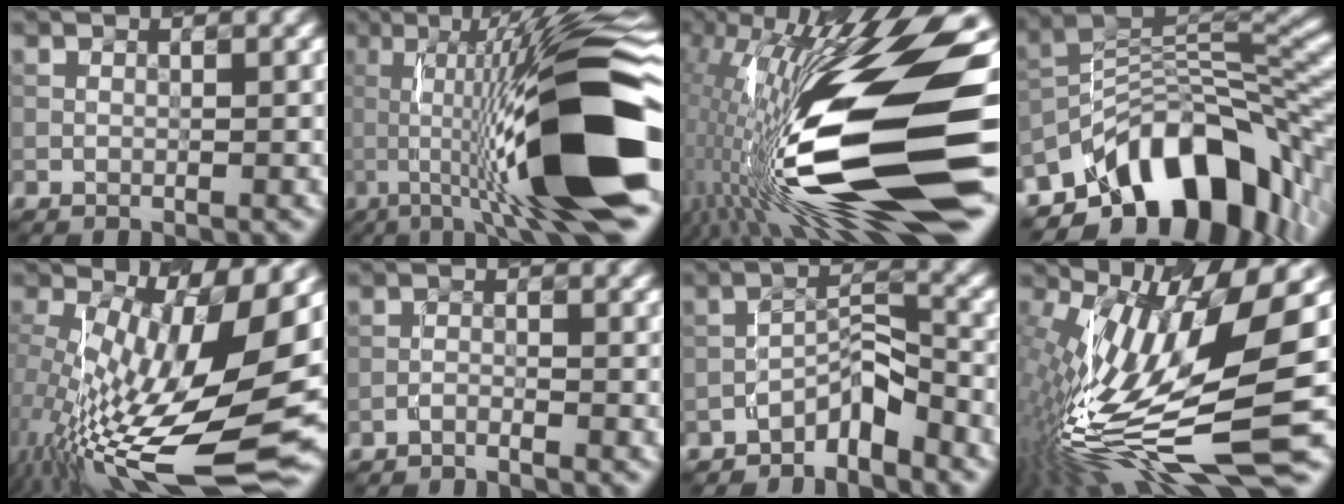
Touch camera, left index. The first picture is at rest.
{"total": 15.6, "force": [-2.8, 2.4, 15.2], "torque": [-0.225, 0.034, -0.044]}
{"total": 17.9, "force": [-3.3, 5.0, 16.9], "torque": [-0.295, 0.014, -0.066]}
{"total": 12.3, "force": [-7.2, 5.9, 8.0], "torque": [-0.111, 0.013, -0.137]}
{"total": 15.8, "force": [-0.7, 5.4, 14.8], "torque": [-0.257, -0.013, -0.003]}
{"total": 1.0, "force": [-1.0, 0.0, 0.2], "torque": [-0.002, 0.003, -0.024]}
{"total": 3.3, "force": [-2.8, 0.9, 1.6], "torque": [-0.019, 0.021, -0.053]}
{"total": 15.2, "force": [-2.1, 4.4, 14.4], "torque": [-0.279, 0.008, -0.033]}